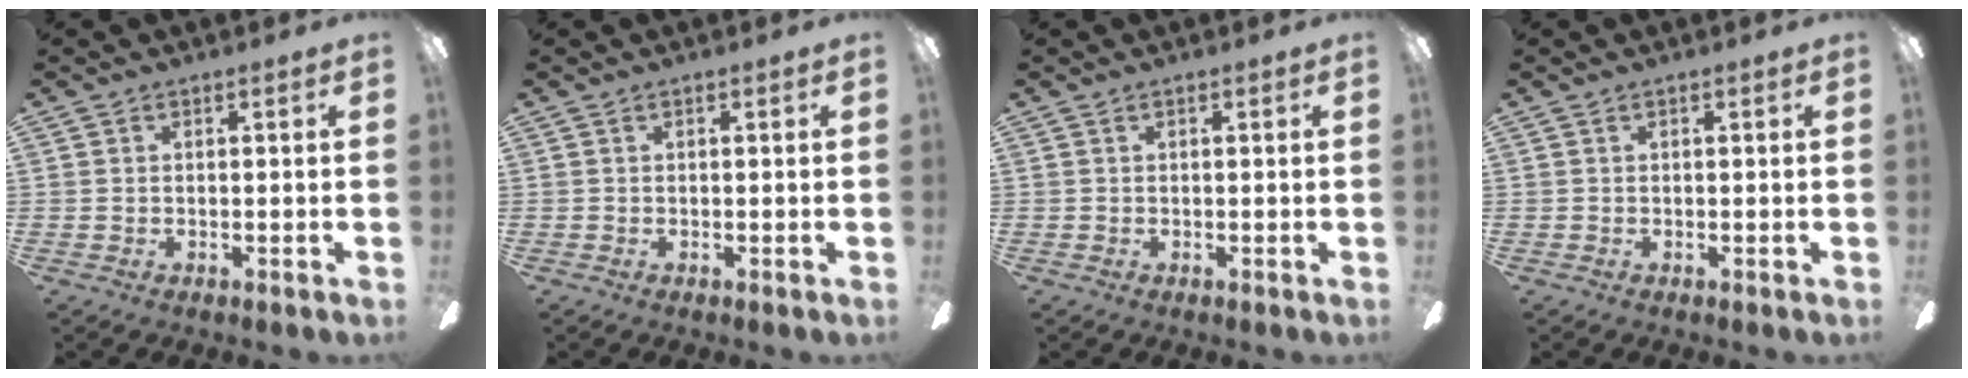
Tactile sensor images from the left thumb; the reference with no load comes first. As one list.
[{"total": 0.0}, {"total": 0.0}, {"total": 0.0}]